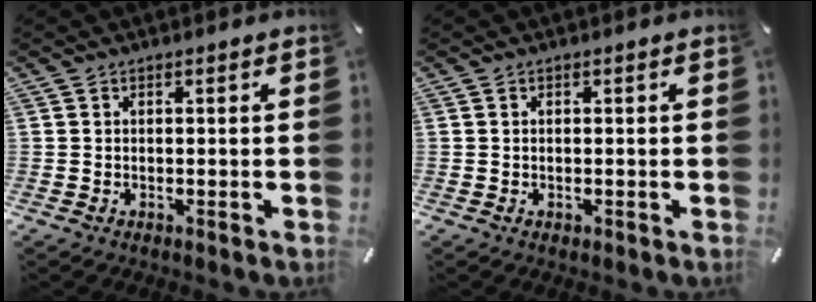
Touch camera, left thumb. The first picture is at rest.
{"total": 0.5, "force": [0.0, 0.4, 0.3], "torque": [-0.006, 0.001, -0.001]}